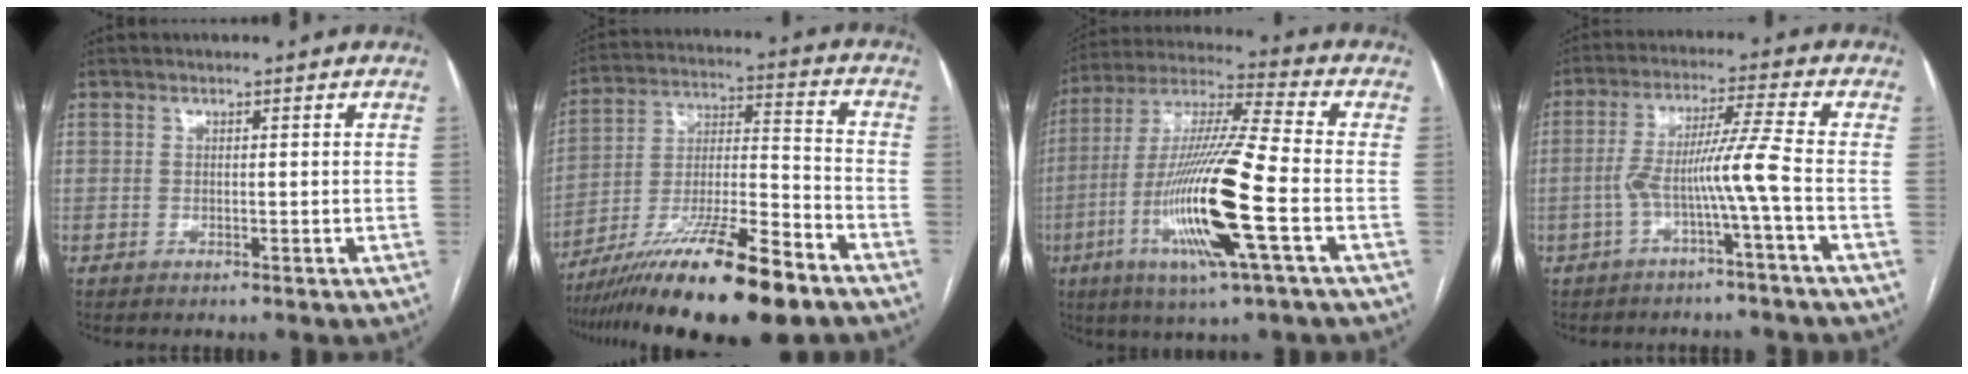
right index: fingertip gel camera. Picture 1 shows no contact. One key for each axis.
{"total": 21.2, "fx": -14.8, "fy": 2.2, "fz": 15.0, "tx": -0.244, "ty": -0.022, "tz": -0.257}
{"total": 18.3, "fx": -5.3, "fy": 0.4, "fz": 17.5, "tx": -0.359, "ty": -0.017, "tz": -0.102}
{"total": 6.9, "fx": -2.3, "fy": -1.8, "fz": 6.2, "tx": -0.121, "ty": 0.022, "tz": -0.040}